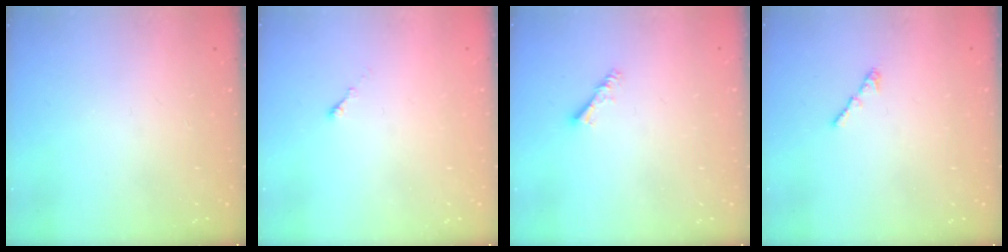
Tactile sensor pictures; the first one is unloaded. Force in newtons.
{"total": 0.0}
{"total": 3.2, "press": 3.2, "slide": 0.6}
{"total": 1.3, "press": 1.2, "slide": 0.6}